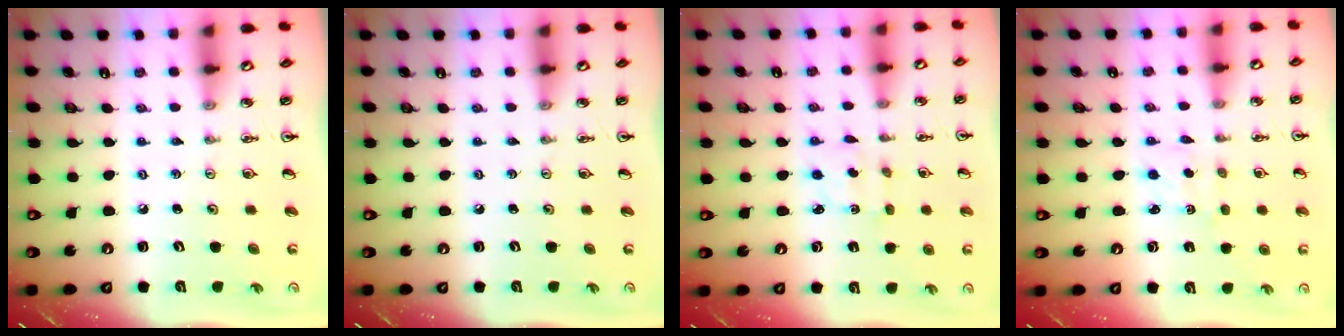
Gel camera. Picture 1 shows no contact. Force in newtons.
{"total": 0.0}
{"total": 2.8, "press": 2.8, "slide": 0.5}
{"total": 1.8, "press": 1.6, "slide": 0.7}